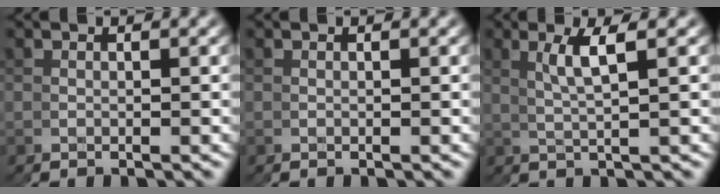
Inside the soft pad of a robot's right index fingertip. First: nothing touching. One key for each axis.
{"total": 0.0}
{"total": 1.5, "fx": 1.2, "fy": -0.8, "fz": 0.5, "tx": -0.020, "ty": 0.002, "tz": 0.024}